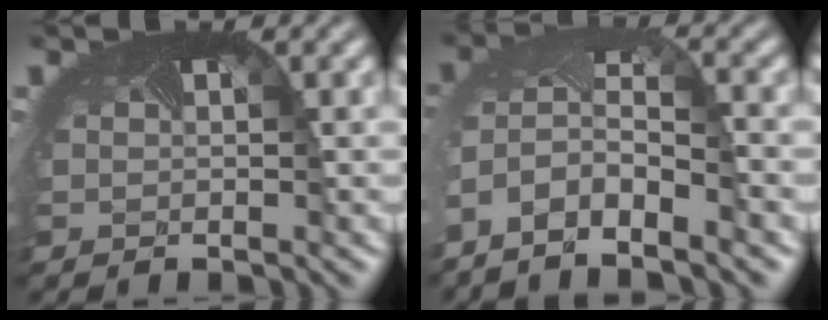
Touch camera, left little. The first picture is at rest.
{"total": 6.8, "force": [-4.8, 2.1, 4.3], "torque": [-0.103, -0.016, -0.084]}